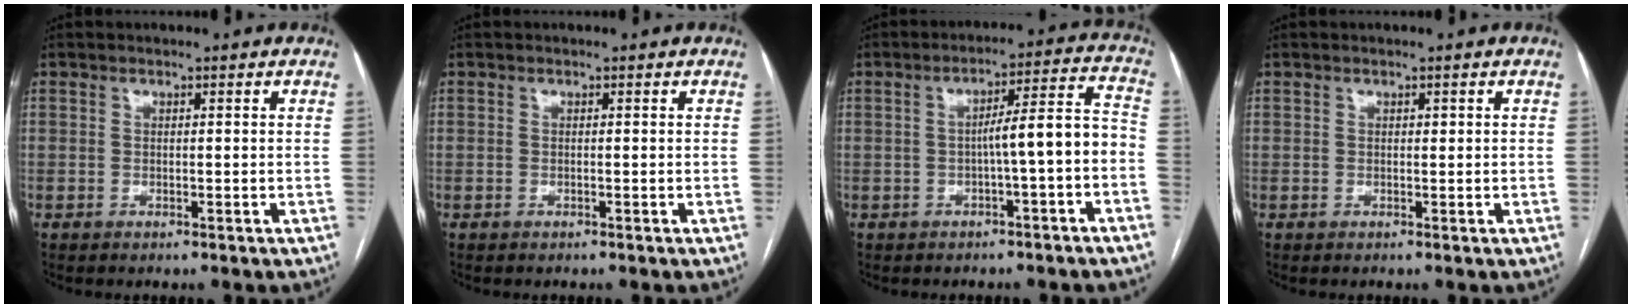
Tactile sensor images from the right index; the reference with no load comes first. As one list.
[{"total": 0.0}, {"total": 7.7, "force": [-2.1, 0.3, 7.4], "torque": [-0.099, 0.032, -0.029]}, {"total": 0.5, "force": [0.2, 0.3, 0.3], "torque": [-0.003, 0.003, 0.001]}]